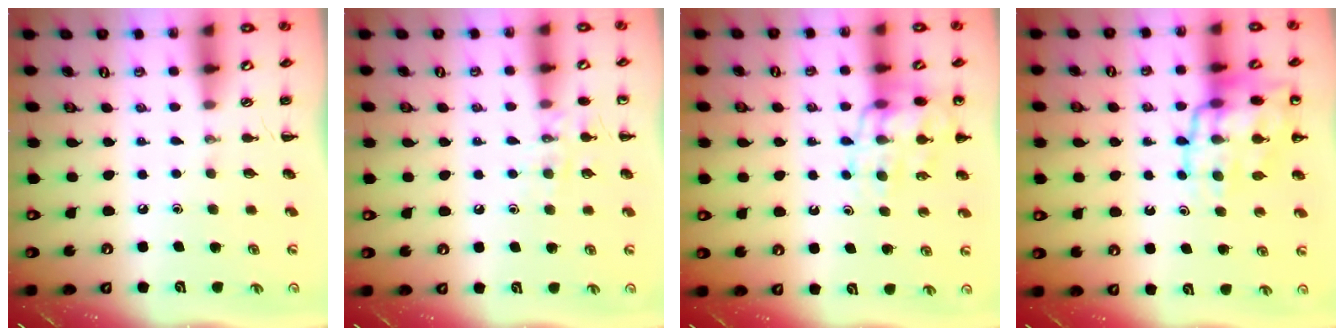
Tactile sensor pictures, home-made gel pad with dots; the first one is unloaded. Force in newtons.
{"total": 8.2, "press": 8.1, "slide": 1.4}
{"total": 15.3, "press": 15.0, "slide": 3.0}
{"total": 15.6, "press": 15.5, "slide": 2.2}